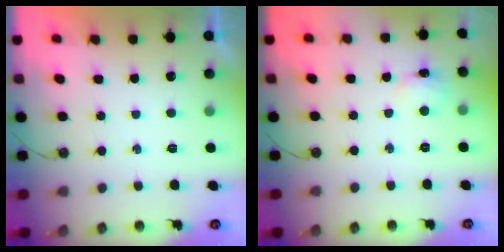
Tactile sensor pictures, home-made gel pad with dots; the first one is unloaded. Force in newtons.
{"total": 2.9, "press": 2.9, "slide": 0.5}